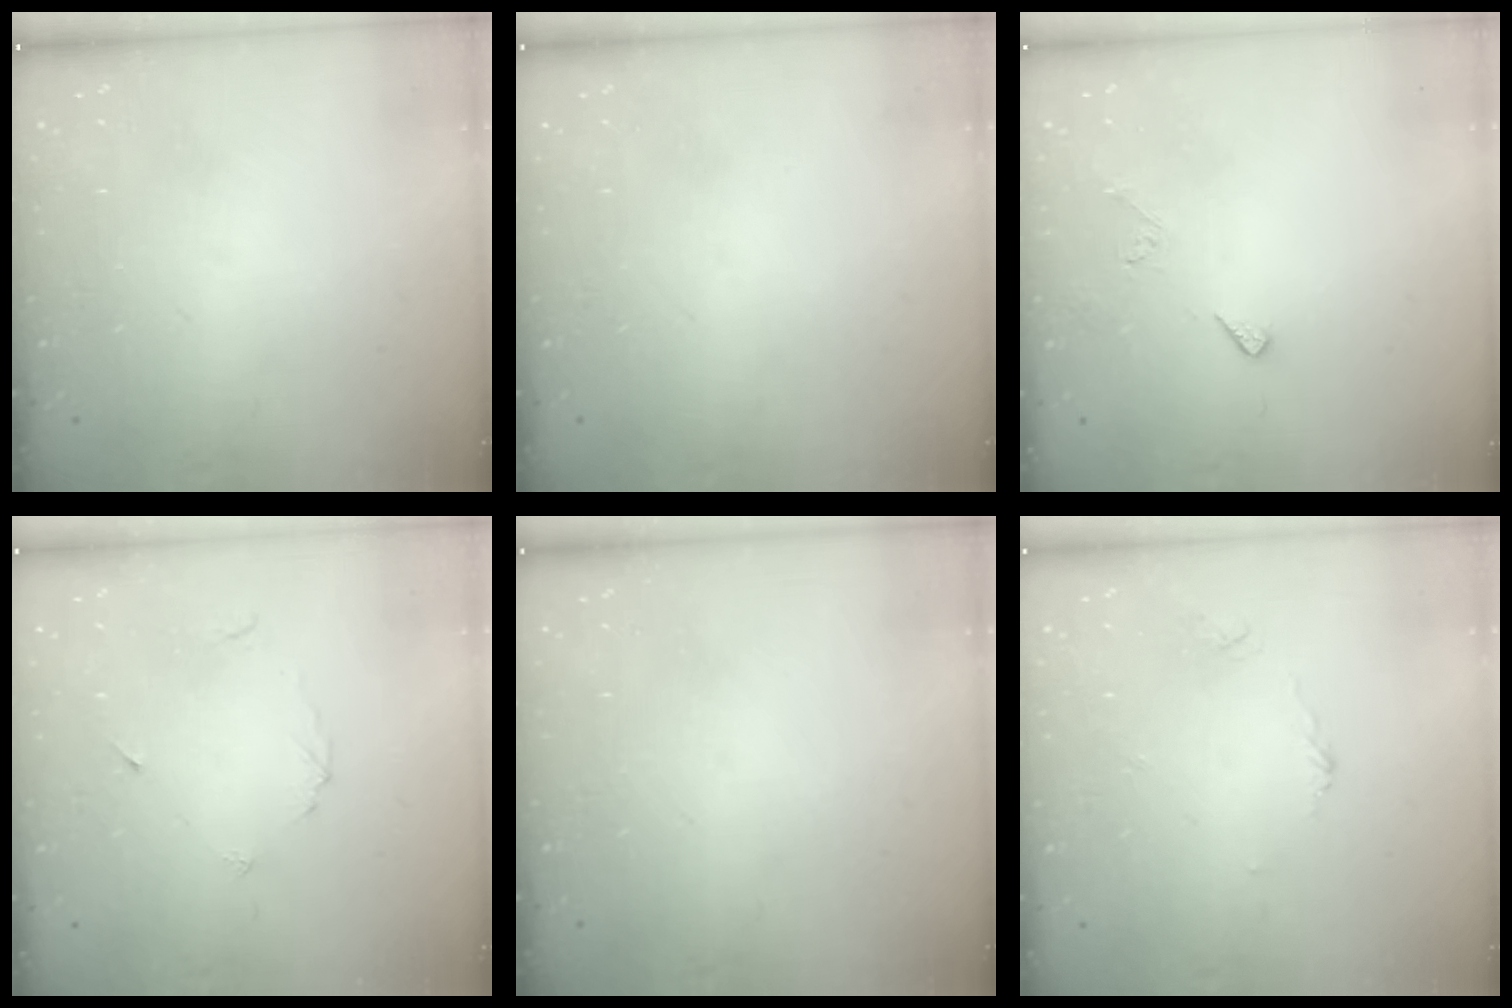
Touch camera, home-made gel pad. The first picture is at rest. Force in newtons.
{"total": 0.0}
{"total": 5.5, "press": 5.5, "slide": 0.5}
{"total": 3.3, "press": 3.3, "slide": 0.4}
{"total": 0.0}
{"total": 3.0, "press": 3.0, "slide": 0.5}